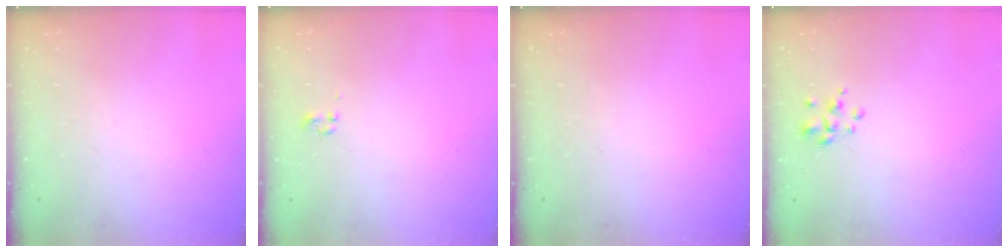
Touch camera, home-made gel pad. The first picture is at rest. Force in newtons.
{"total": 0.0}
{"total": 0.0}
{"total": 2.7, "press": 2.5, "slide": 0.9}